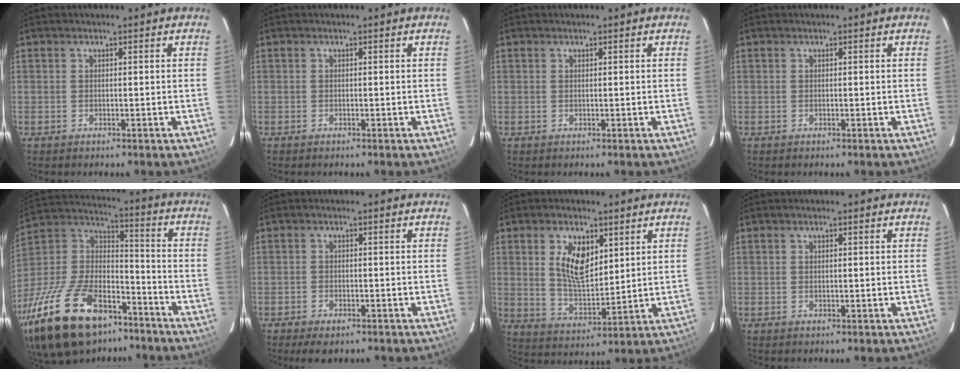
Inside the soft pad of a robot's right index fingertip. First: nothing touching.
{"total": 0.0}
{"total": 0.0}
{"total": 0.0}
{"total": 33.1, "force": [-21.0, 16.5, 19.5], "torque": [-0.425, -0.011, -0.339]}
{"total": 4.2, "force": [-3.2, 1.8, 2.2], "torque": [-0.055, -0.014, -0.052]}
{"total": 9.5, "force": [3.6, 4.8, 7.4], "torque": [-0.136, 0.005, 0.077]}
{"total": 0.0}